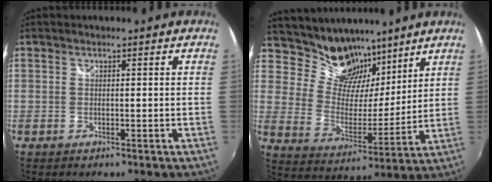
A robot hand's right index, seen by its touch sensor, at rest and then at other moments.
{"total": 14.3, "force": [11.0, 7.5, 5.2], "torque": [-0.110, 0.012, 0.198]}